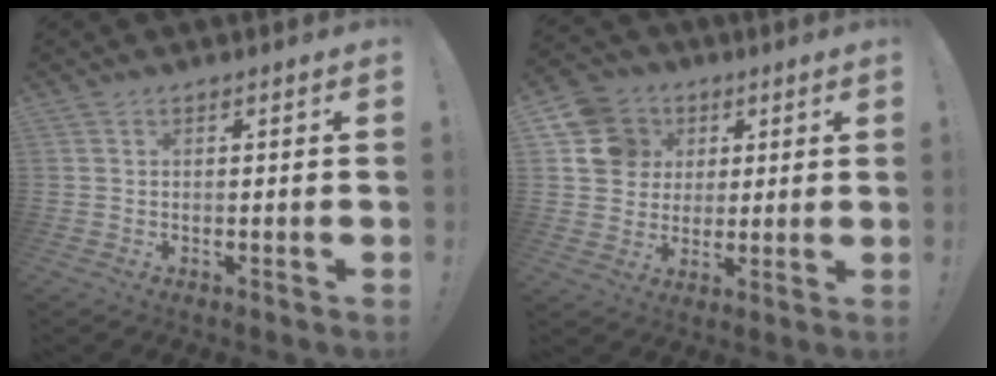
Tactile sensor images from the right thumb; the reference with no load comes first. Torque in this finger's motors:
{"motor_torque": [0.78, 0.93, 0.60, 0.32, 0.00]}